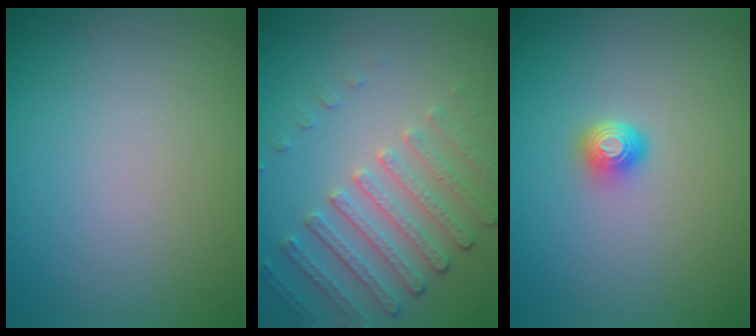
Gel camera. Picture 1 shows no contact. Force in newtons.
{"total": 4.5, "press": 3.4, "slide": 2.9}
{"total": 1.6, "press": 1.2, "slide": 1.1}